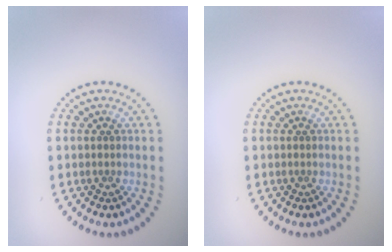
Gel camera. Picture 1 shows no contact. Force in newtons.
{"total": 0.0}